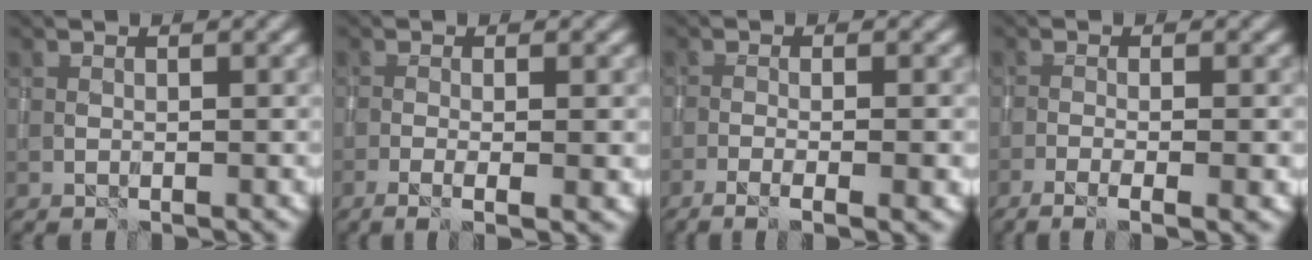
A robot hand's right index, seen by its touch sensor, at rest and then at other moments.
{"total": 4.3, "force": [-1.0, 1.3, 4.0], "torque": [-0.058, -0.006, -0.019]}
{"total": 4.9, "force": [-2.0, 1.4, 4.2], "torque": [-0.057, -0.001, -0.034]}
{"total": 4.6, "force": [-1.9, 1.3, 4.0], "torque": [-0.057, -0.002, -0.034]}